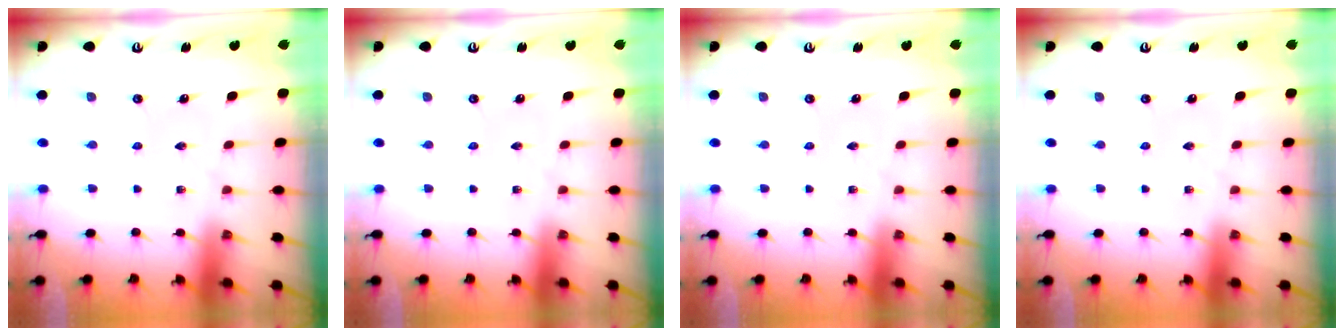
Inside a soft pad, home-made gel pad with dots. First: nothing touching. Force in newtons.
{"total": 0.0}
{"total": 0.0}
{"total": 0.0}